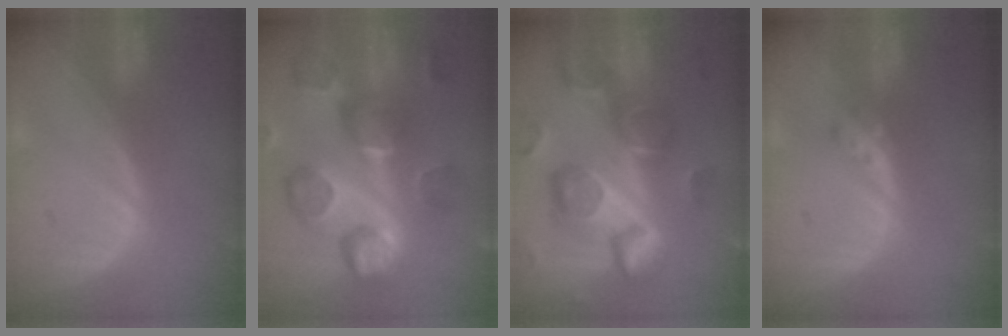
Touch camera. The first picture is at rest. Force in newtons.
{"total": 12.5, "press": 11.1, "slide": 5.7}
{"total": 12.8, "press": 11.2, "slide": 6.2}
{"total": 2.3, "press": 2.0, "slide": 1.2}